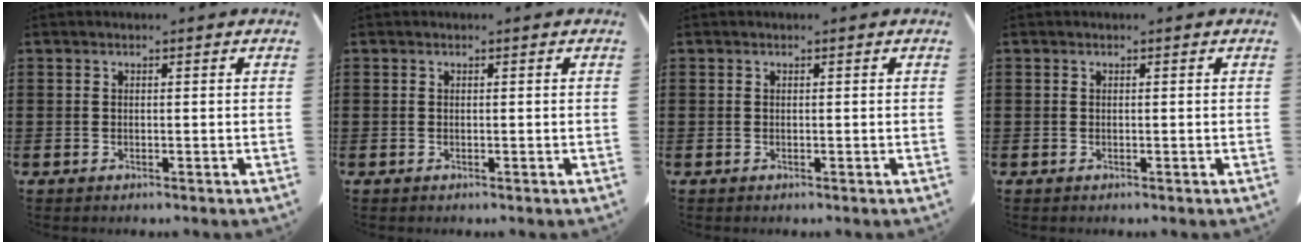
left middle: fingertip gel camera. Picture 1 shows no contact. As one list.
[{"total": 0.0}, {"total": 0.0}, {"total": 0.0}]